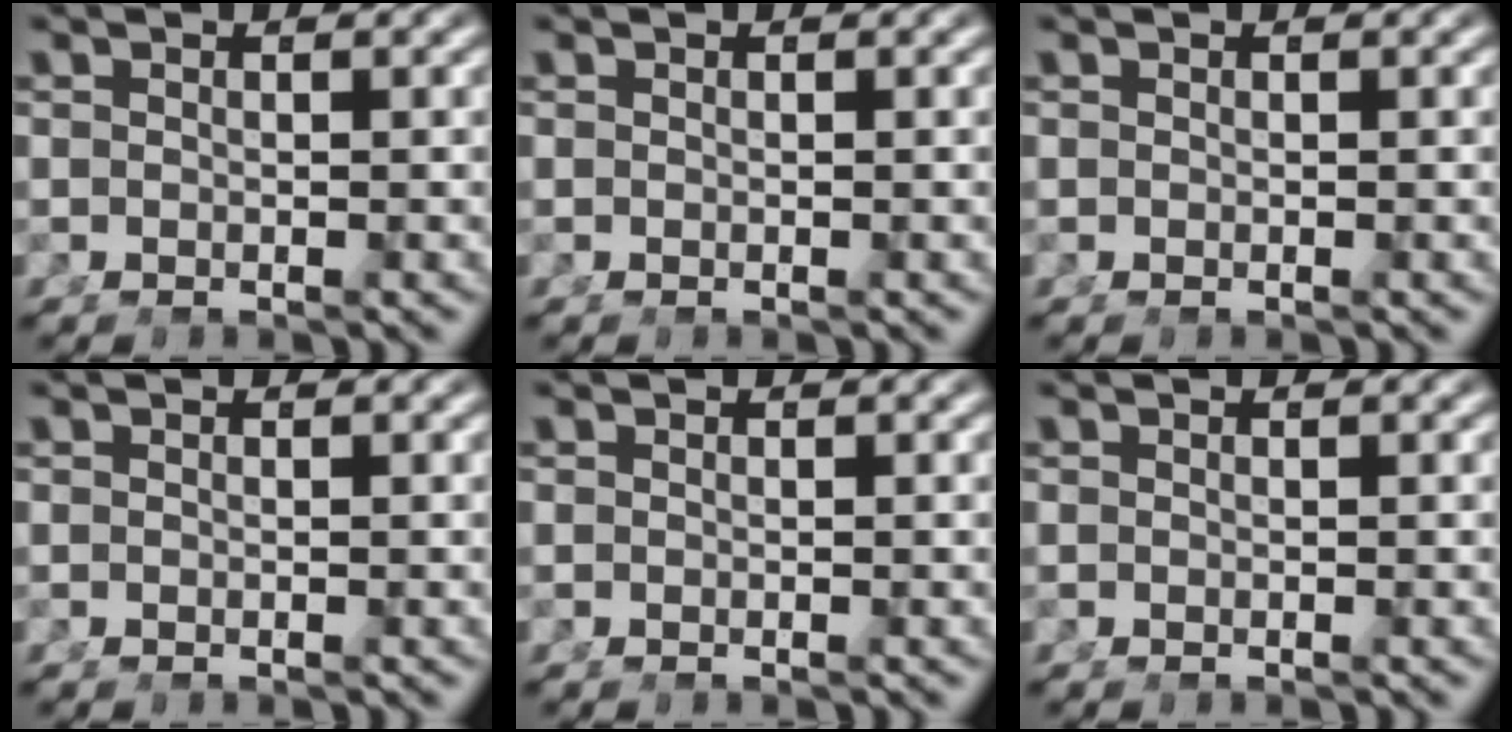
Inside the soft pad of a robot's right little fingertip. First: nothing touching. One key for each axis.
{"total": 0.0}
{"total": 0.0}
{"total": 0.0}
{"total": 0.0}
{"total": 0.0}